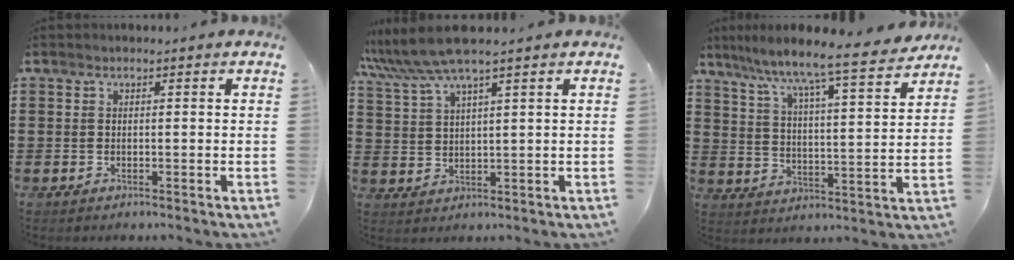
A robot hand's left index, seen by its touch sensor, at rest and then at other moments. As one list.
[{"total": 5.4, "force": [3.6, 0.0, 4.0], "torque": [-0.096, -0.004, 0.061]}, {"total": 7.1, "force": [6.4, -0.6, 3.1], "torque": [-0.088, -0.053, 0.099]}]